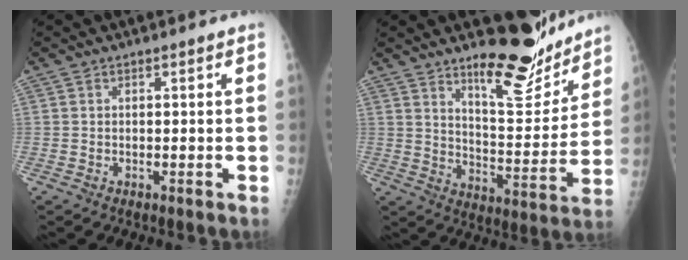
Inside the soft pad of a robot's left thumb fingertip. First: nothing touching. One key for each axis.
{"total": 15.1, "fx": 12.1, "fy": 4.6, "fz": 7.9, "tx": -0.070, "ty": -0.102, "tz": 0.190}